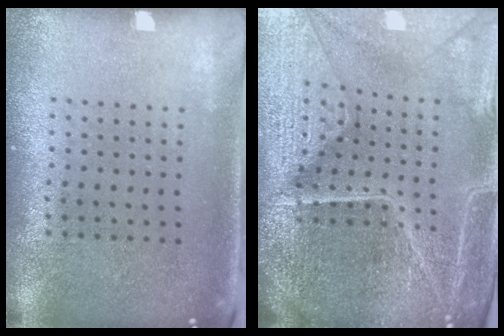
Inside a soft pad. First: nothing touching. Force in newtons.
{"total": 5.9, "press": 5.3, "slide": 2.5}